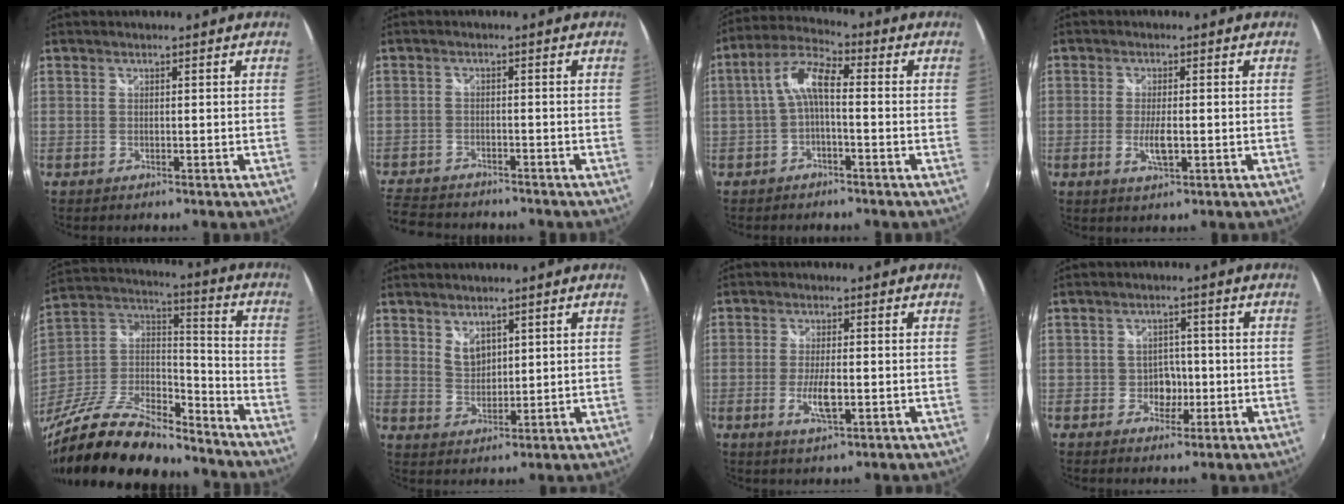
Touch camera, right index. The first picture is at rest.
{"total": 9.7, "force": [-8.5, 3.7, 2.8], "torque": [-0.092, -0.007, -0.148]}
{"total": 6.6, "force": [-0.9, 2.1, 6.2], "torque": [-0.137, 0.021, -0.020]}
{"total": 4.0, "force": [-0.9, 1.1, 3.7], "torque": [-0.074, -0.007, -0.017]}
{"total": 26.5, "force": [-20.3, 9.6, 14.2], "torque": [-0.285, -0.002, -0.341]}
{"total": 4.1, "force": [2.4, 2.5, 2.1], "torque": [-0.029, -0.002, 0.044]}
{"total": 5.0, "force": [-1.3, 1.3, 4.6], "torque": [-0.094, -0.009, -0.025]}
{"total": 3.5, "force": [-1.0, 3.1, 1.3], "torque": [-0.023, 0.010, -0.012]}